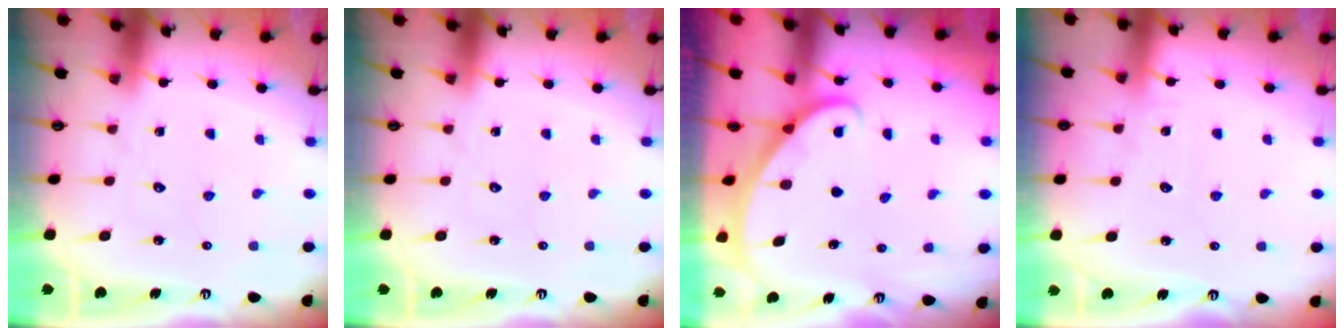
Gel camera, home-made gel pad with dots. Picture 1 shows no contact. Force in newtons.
{"total": 0.0}
{"total": 2.1, "press": 2.1, "slide": 0.1}
{"total": 3.0, "press": 3.0, "slide": 0.4}